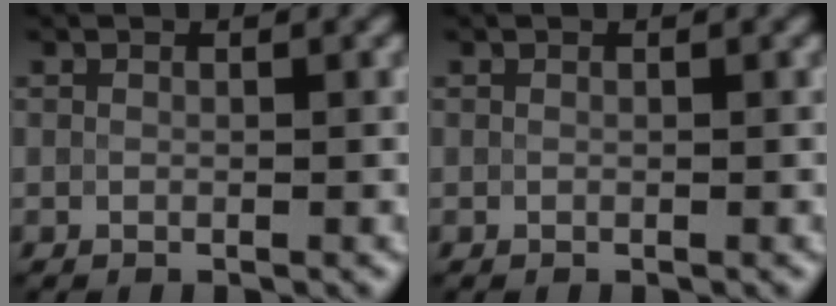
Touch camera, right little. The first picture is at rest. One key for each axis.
{"total": 0.0}